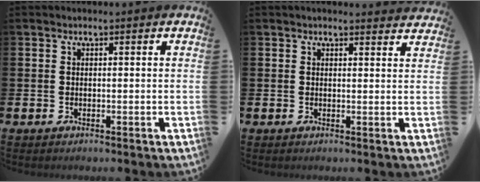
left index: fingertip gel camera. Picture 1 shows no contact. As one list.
[{"total": 1.5, "force": [1.5, 0.1, 0.0], "torque": [0.007, -0.008, 0.025]}]